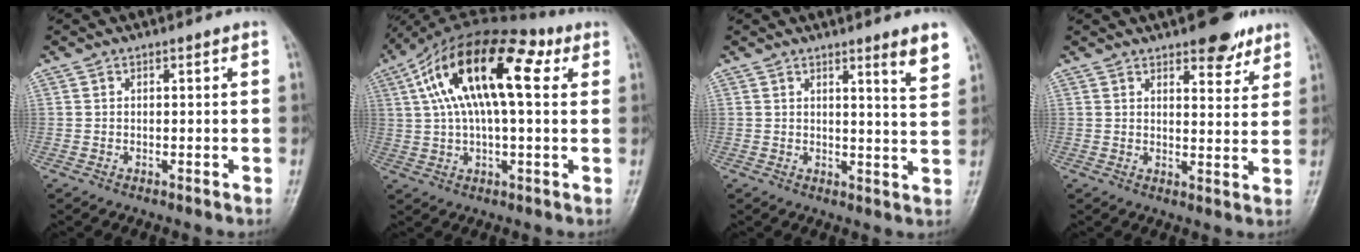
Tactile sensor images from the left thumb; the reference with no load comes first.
{"total": 18.6, "force": [5.5, 7.9, 15.9], "torque": [-0.267, 0.038, 0.083]}
{"total": 5.5, "force": [3.6, 0.0, 4.1], "torque": [-0.049, -0.031, 0.049]}
{"total": 7.6, "force": [5.3, 3.2, 4.4], "torque": [-0.024, -0.026, 0.069]}